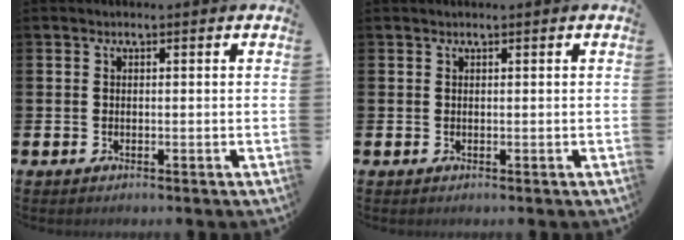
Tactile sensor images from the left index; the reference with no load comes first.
{"total": 0.0}